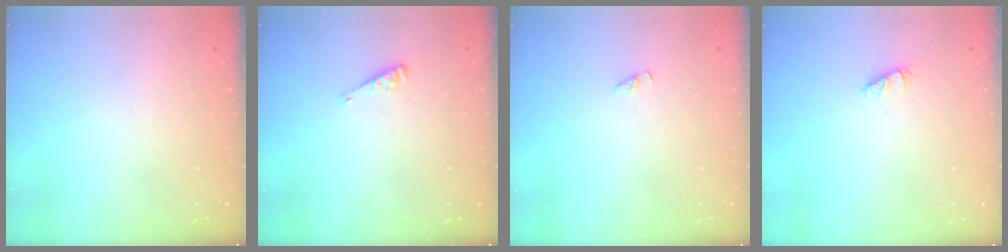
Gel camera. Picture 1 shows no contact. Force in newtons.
{"total": 3.3, "press": 3.3, "slide": 0.5}
{"total": 0.8, "press": 0.8, "slide": 0.1}
{"total": 1.0, "press": 1.0, "slide": 0.2}